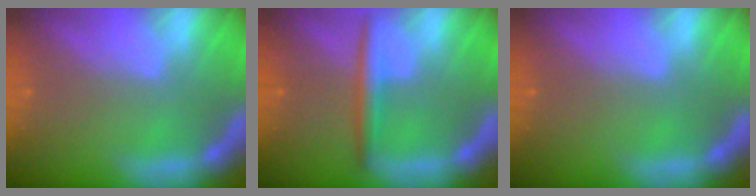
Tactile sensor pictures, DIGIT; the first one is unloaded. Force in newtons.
{"total": 3.0}
{"total": 0.0}